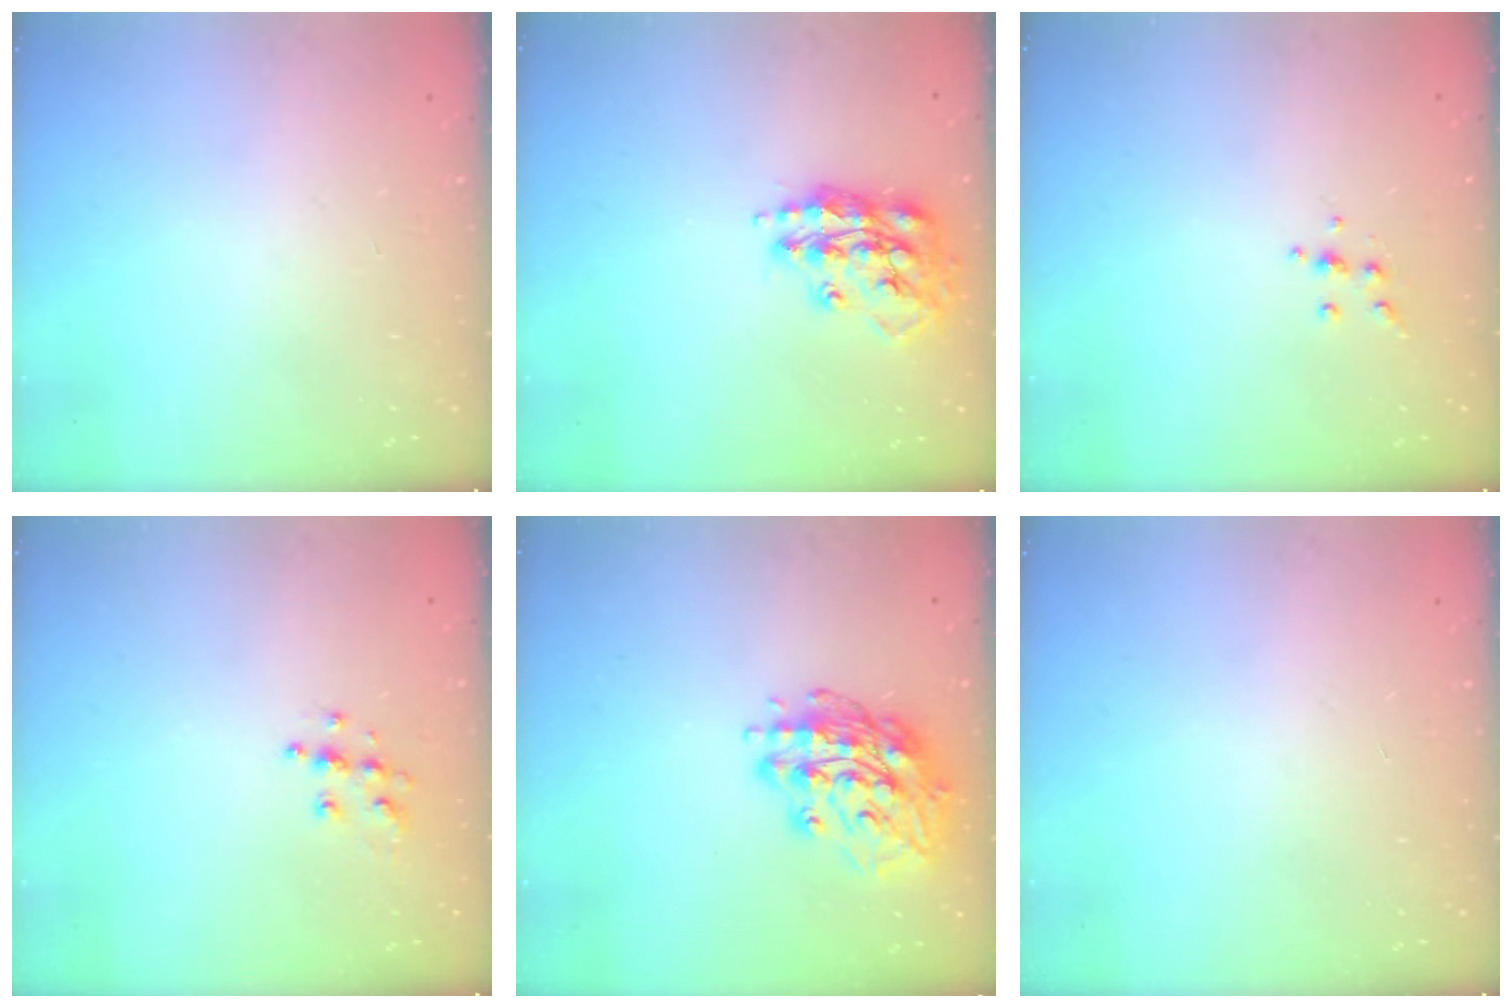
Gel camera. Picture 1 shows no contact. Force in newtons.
{"total": 17.4, "press": 17.4, "slide": 1.4}
{"total": 4.1, "press": 4.0, "slide": 1.0}
{"total": 6.3, "press": 6.3, "slide": 0.3}
{"total": 15.3, "press": 15.3, "slide": 0.8}
{"total": 0.0}